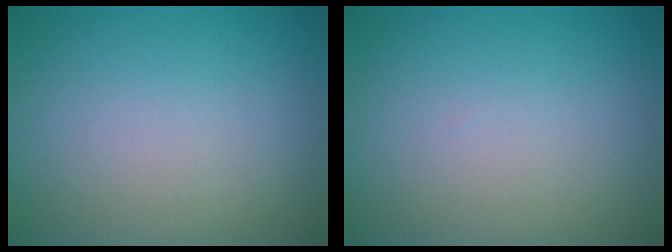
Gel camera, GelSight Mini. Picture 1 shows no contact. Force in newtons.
{"total": 0.0}